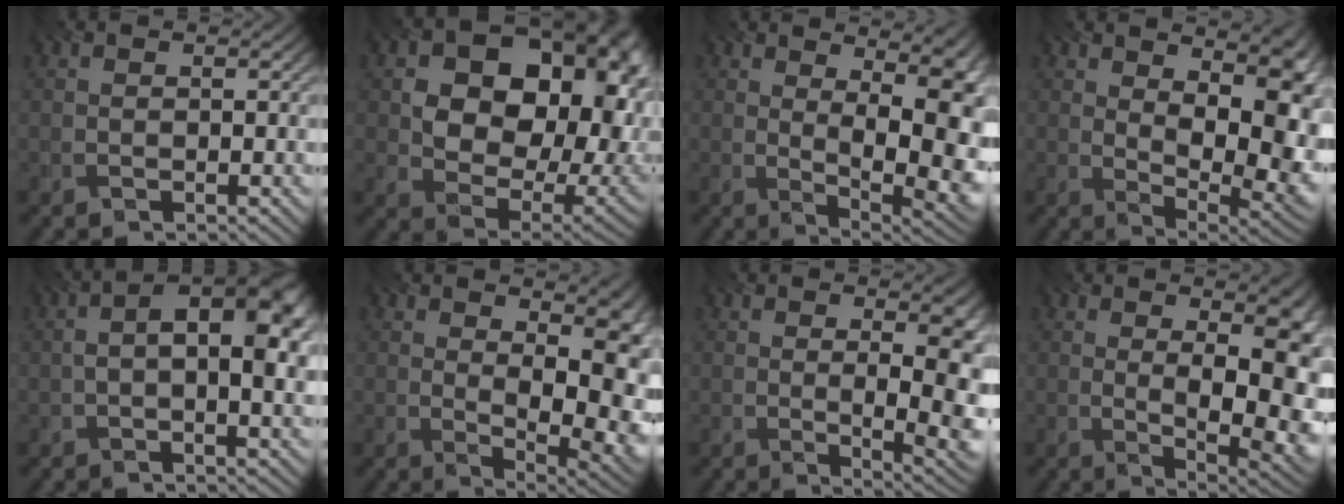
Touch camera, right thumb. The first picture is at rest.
{"total": 18.1, "force": [4.2, 12.7, 12.2], "torque": [-0.174, 0.011, 0.083]}
{"total": 11.3, "force": [2.3, 3.9, 10.3], "torque": [-0.120, 0.014, 0.043]}
{"total": 11.6, "force": [2.8, 5.2, 10.0], "torque": [-0.127, 0.004, 0.048]}
{"total": 8.3, "force": [0.1, 3.6, 7.4], "torque": [-0.117, 0.011, -0.004]}
{"total": 10.7, "force": [2.1, 4.7, 9.4], "torque": [-0.100, 0.007, 0.041]}
{"total": 9.1, "force": [0.1, 2.6, 8.7], "torque": [-0.092, 0.004, 0.005]}
{"total": 11.4, "force": [0.3, 3.9, 10.7], "torque": [-0.114, 0.006, 0.008]}